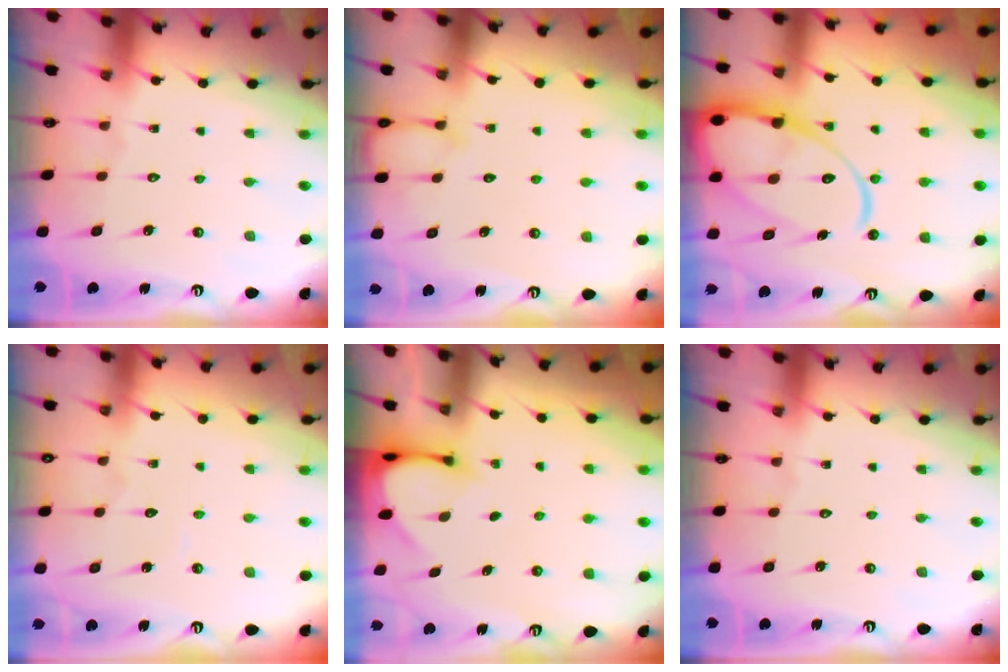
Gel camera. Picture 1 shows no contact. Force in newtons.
{"total": 3.7, "press": 3.7, "slide": 0.3}
{"total": 18.3, "press": 18.2, "slide": 1.7}
{"total": 2.9, "press": 2.9, "slide": 0.3}
{"total": 2.9, "press": 2.9, "slide": 0.3}
{"total": 0.0}